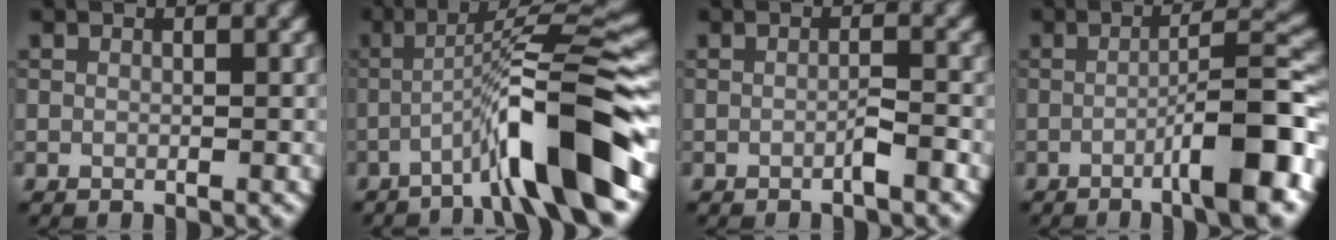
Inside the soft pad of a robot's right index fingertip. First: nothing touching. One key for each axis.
{"total": 9.8, "fx": -4.7, "fy": 1.0, "fz": 8.6, "tx": -0.124, "ty": 0.025, "tz": -0.083}
{"total": 1.3, "fx": -0.7, "fy": 0.0, "fz": 1.0, "tx": -0.016, "ty": 0.006, "tz": -0.016}
{"total": 7.8, "fx": -3.1, "fy": 1.0, "fz": 7.1, "tx": -0.094, "ty": 0.021, "tz": -0.056}